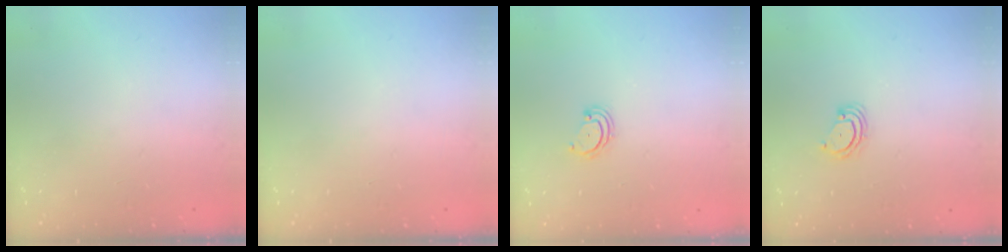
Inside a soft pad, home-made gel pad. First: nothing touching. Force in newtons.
{"total": 0.0}
{"total": 2.8, "press": 2.8, "slide": 0.3}
{"total": 2.3, "press": 2.3, "slide": 0.2}